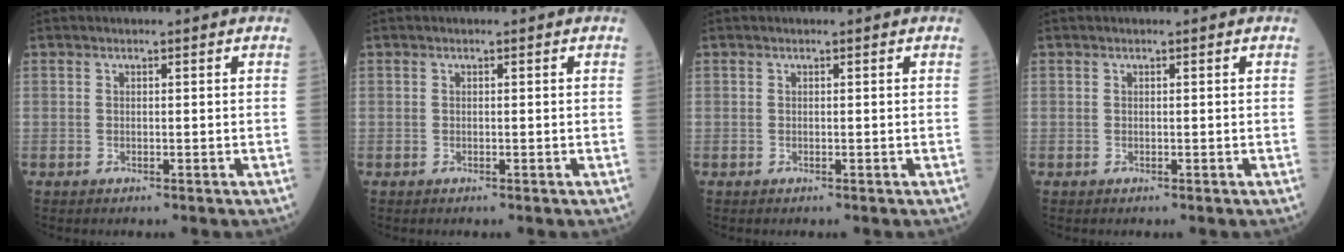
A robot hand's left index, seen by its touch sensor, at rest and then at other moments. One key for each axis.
{"total": 0.0}
{"total": 0.0}
{"total": 0.0}